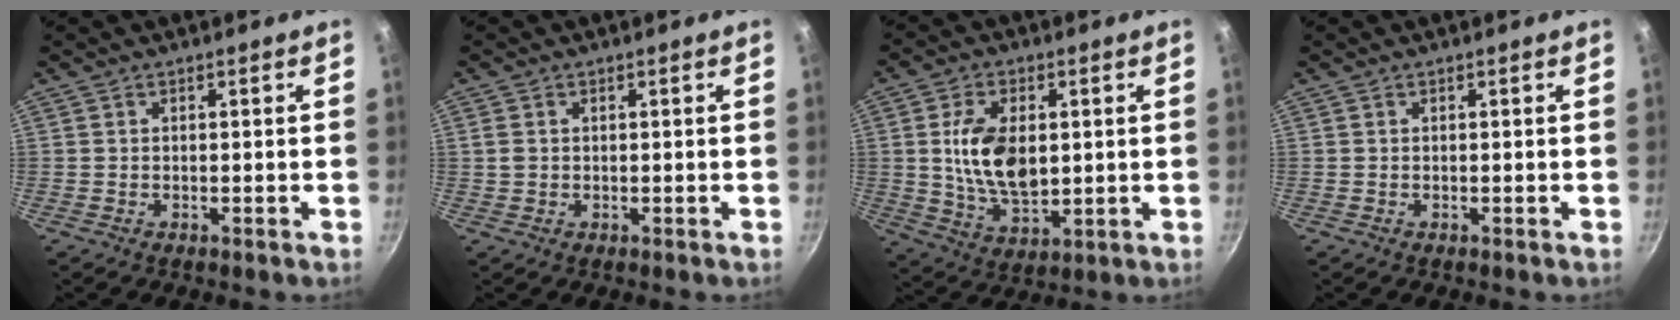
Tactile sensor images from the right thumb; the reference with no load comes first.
{"total": 1.9, "force": [0.3, 1.6, 1.0], "torque": [-0.016, 0.002, 0.006]}
{"total": 12.8, "force": [1.5, 7.6, 10.2], "torque": [-0.170, -0.011, 0.032]}
{"total": 0.0}